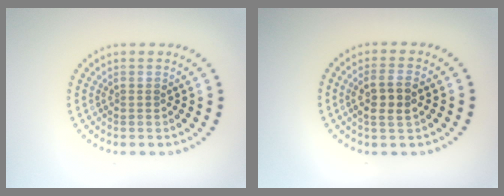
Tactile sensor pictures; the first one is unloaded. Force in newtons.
{"total": 2.9, "press": 2.7, "slide": 0.9}